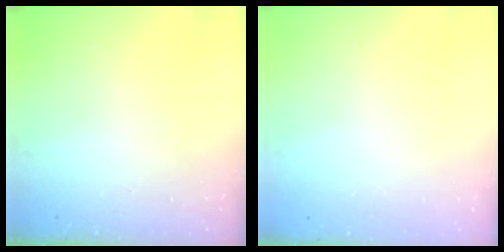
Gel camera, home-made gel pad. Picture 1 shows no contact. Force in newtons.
{"total": 0.0}